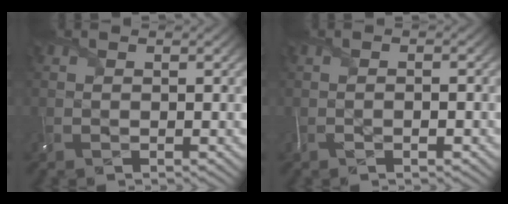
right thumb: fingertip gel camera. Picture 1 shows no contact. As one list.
[{"total": 1.8, "force": [-1.0, 0.6, 1.4], "torque": [-0.014, -0.003, -0.014]}]